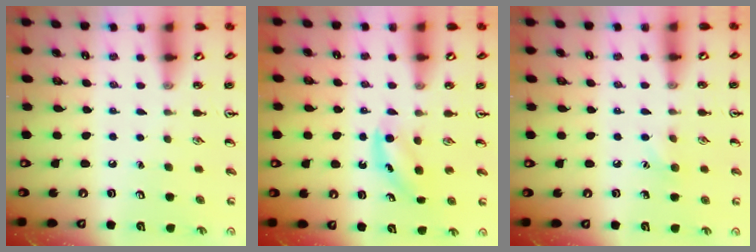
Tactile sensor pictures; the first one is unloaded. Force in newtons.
{"total": 4.0, "press": 3.9, "slide": 0.9}
{"total": 5.7, "press": 5.5, "slide": 1.5}